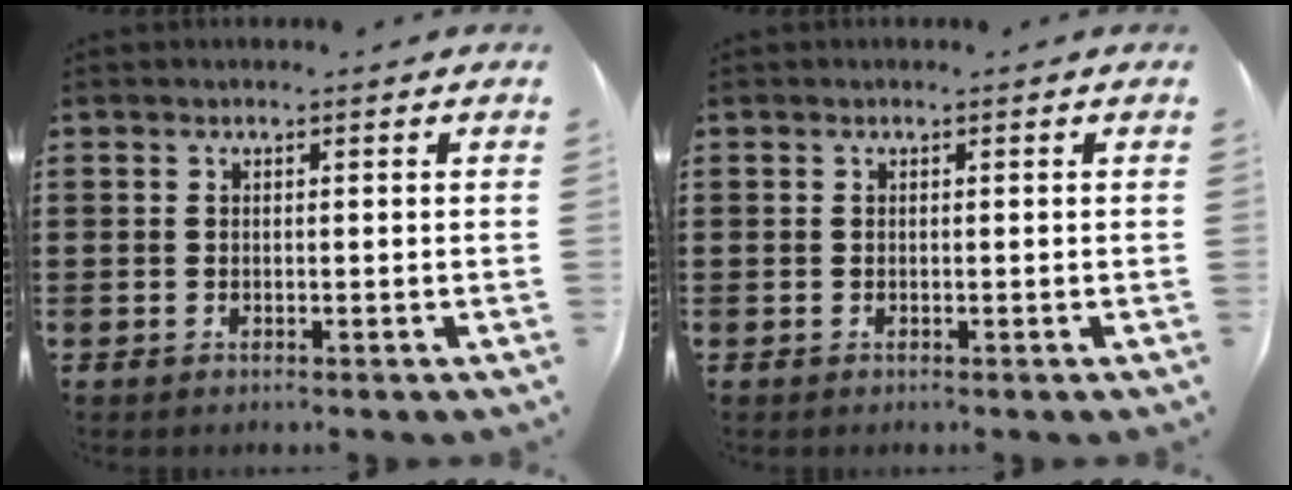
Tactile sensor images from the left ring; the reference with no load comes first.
{"total": 0.0}